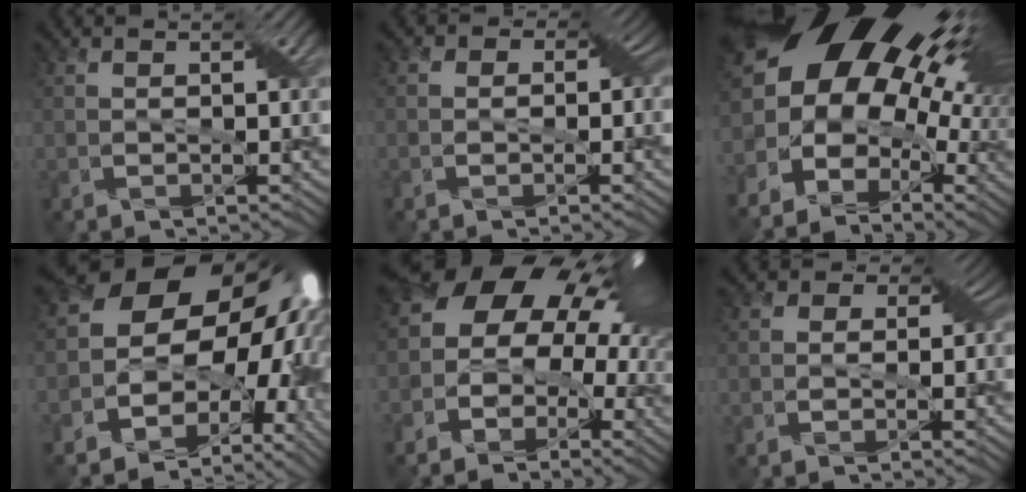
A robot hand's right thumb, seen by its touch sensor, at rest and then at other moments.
{"total": 4.5, "force": [-0.3, 3.9, 2.2], "torque": [-0.009, 0.018, -0.031]}
{"total": 19.3, "force": [4.3, 12.5, 14.1], "torque": [-0.209, 0.001, 0.087]}
{"total": 19.0, "force": [0.0, 13.7, 13.0], "torque": [-0.178, -0.046, 0.031]}
{"total": 15.0, "force": [1.3, 12.2, 8.6], "torque": [-0.135, -0.003, 0.016]}
{"total": 5.3, "force": [-0.8, 4.7, 2.3], "torque": [-0.024, 0.019, -0.039]}